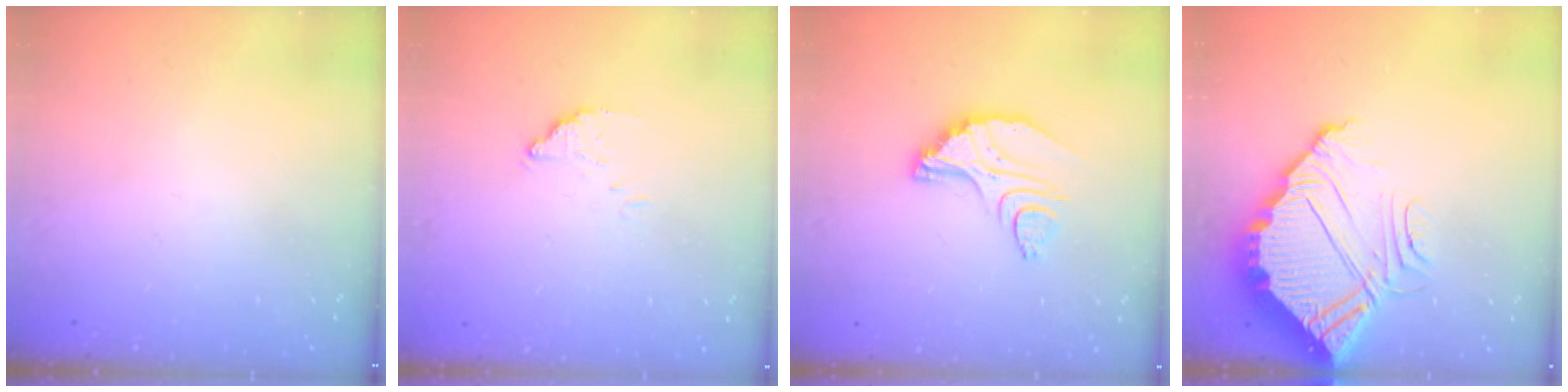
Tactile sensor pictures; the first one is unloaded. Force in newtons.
{"total": 3.4, "press": 3.4, "slide": 0.1}
{"total": 8.9, "press": 8.8, "slide": 0.8}
{"total": 10.0, "press": 10.0, "slide": 0.6}